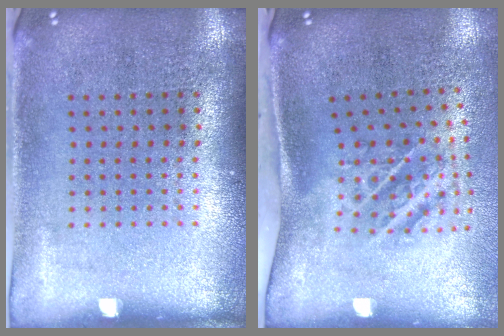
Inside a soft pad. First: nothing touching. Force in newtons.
{"total": 2.1, "press": 1.3, "slide": 1.6}